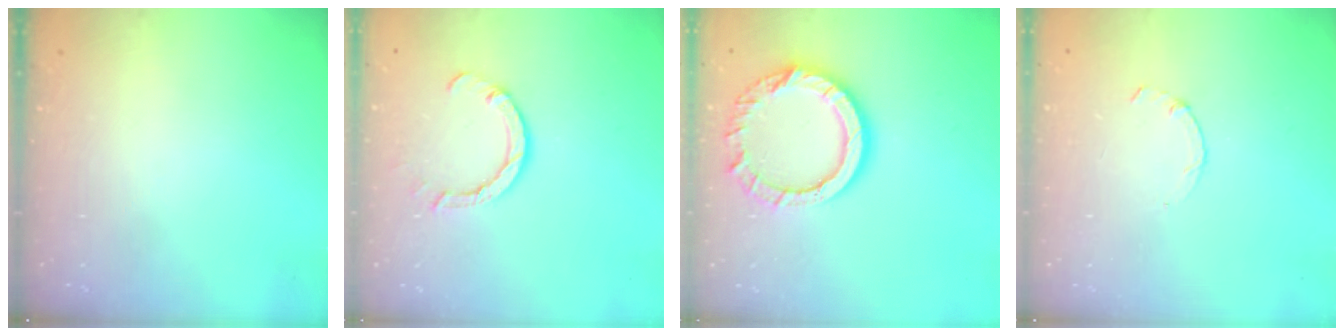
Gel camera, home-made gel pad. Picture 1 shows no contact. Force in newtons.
{"total": 4.2, "press": 4.2, "slide": 0.1}
{"total": 13.3, "press": 13.3, "slide": 1.3}
{"total": 1.5, "press": 1.4, "slide": 0.3}